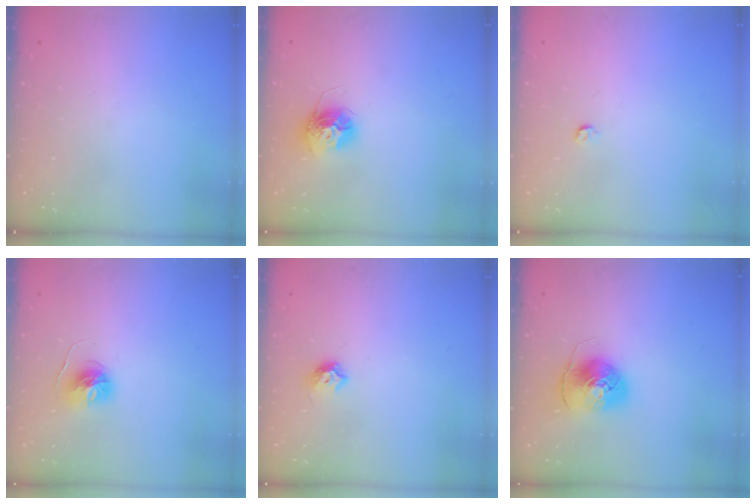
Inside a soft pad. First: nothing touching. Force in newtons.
{"total": 11.9, "press": 11.9, "slide": 1.0}
{"total": 3.2, "press": 3.2, "slide": 0.4}
{"total": 6.4, "press": 6.4, "slide": 0.6}
{"total": 6.8, "press": 6.8, "slide": 1.0}
{"total": 8.1, "press": 8.1, "slide": 0.6}